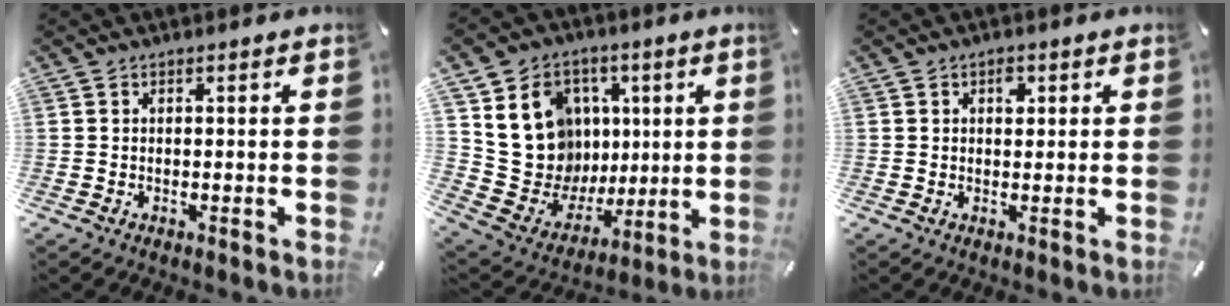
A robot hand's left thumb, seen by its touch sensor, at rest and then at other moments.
{"total": 18.6, "force": [5.1, 16.8, 6.3], "torque": [-0.099, -0.036, 0.131]}
{"total": 2.1, "force": [0.8, 1.5, 1.2], "torque": [-0.002, -0.004, 0.008]}